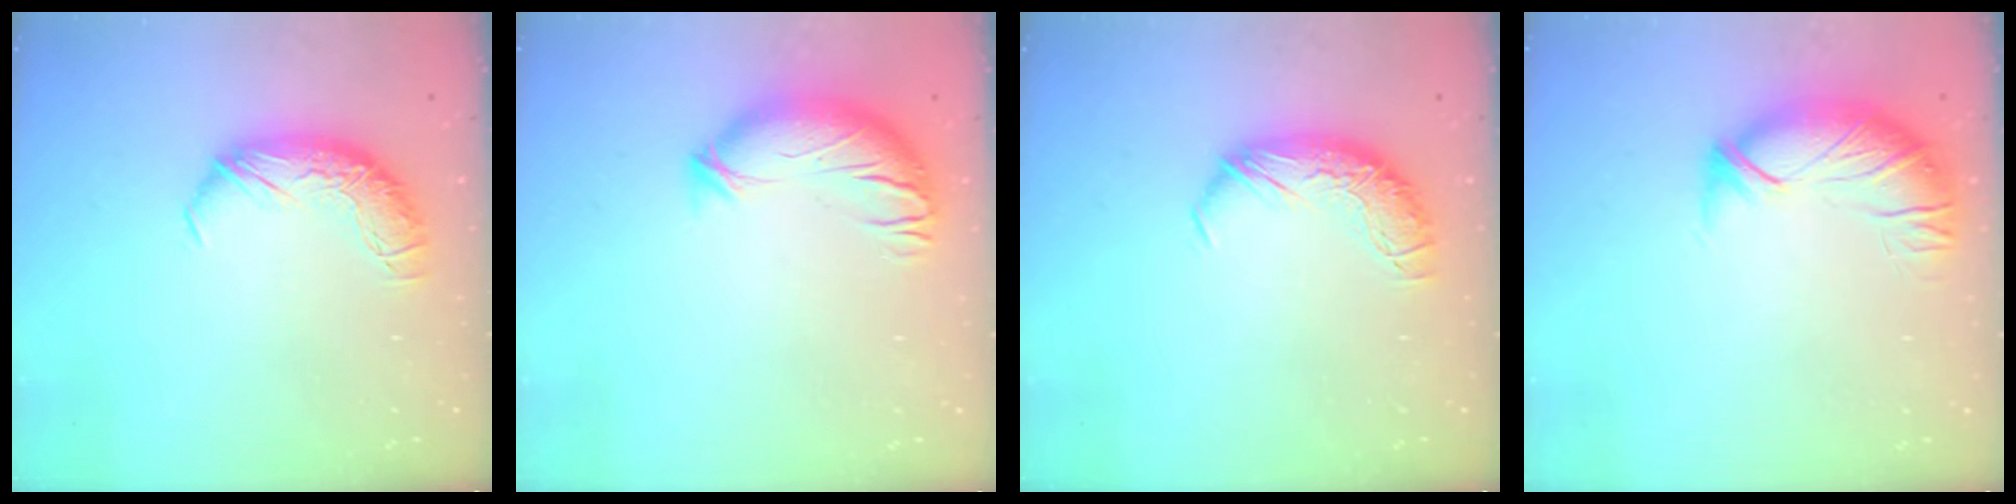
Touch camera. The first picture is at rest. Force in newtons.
{"total": 3.5, "press": 2.6, "slide": 2.4}
{"total": 0.0}
{"total": 3.0, "press": 1.5, "slide": 2.6}